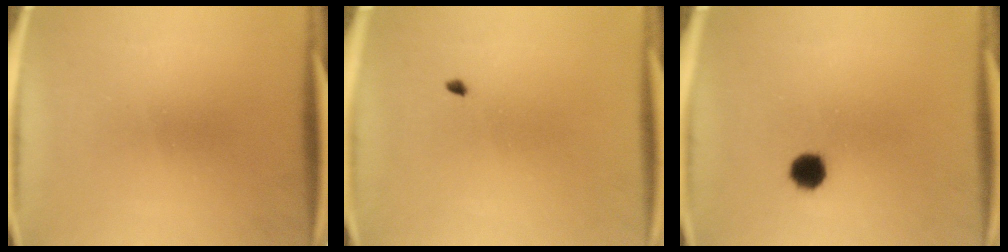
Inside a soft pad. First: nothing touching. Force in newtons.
{"total": 0.6}
{"total": 4.3}